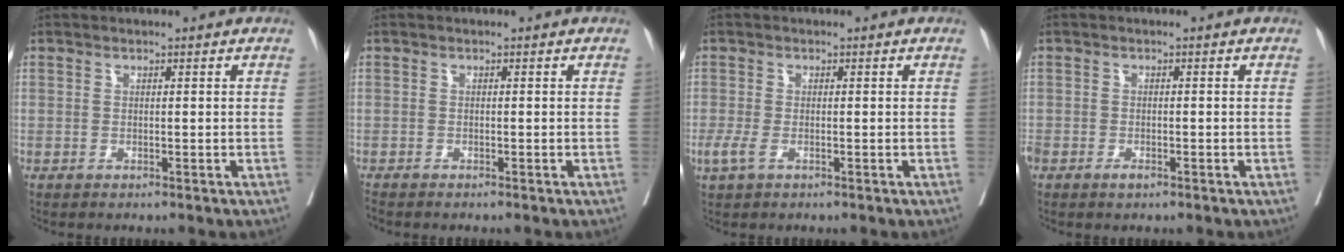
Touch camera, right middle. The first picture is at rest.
{"total": 1.1, "force": [-1.1, 0.1, 0.2], "torque": [-0.007, -0.004, -0.019]}
{"total": 2.2, "force": [-1.0, 1.0, 1.8], "torque": [-0.052, -0.006, -0.019]}
{"total": 2.0, "force": [-1.2, 1.0, 1.2], "torque": [-0.022, 0.000, -0.017]}